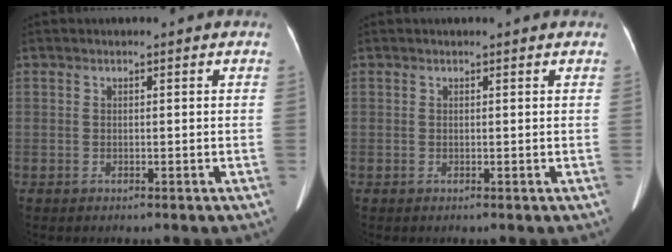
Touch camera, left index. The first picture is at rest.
{"total": 1.3, "force": [1.2, 0.1, 0.4], "torque": [-0.010, 0.006, 0.014]}